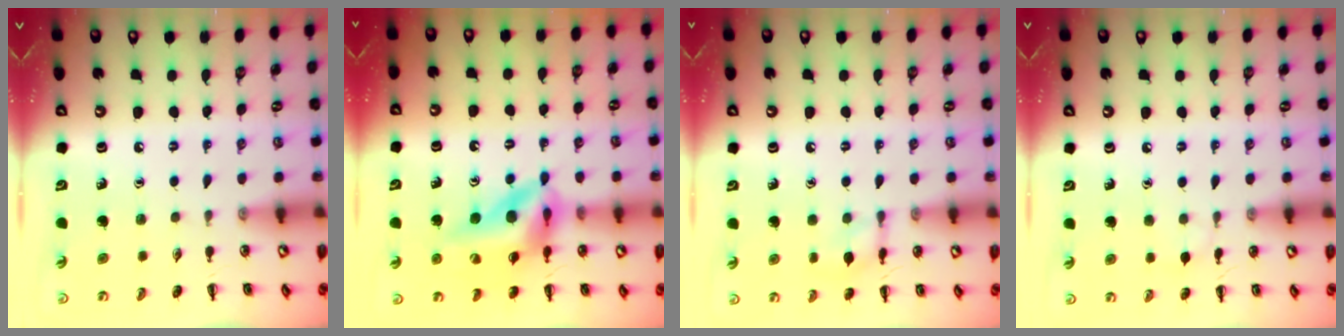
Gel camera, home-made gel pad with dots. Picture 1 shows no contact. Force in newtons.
{"total": 13.8, "press": 13.1, "slide": 4.4}
{"total": 7.8, "press": 7.7, "slide": 1.4}
{"total": 5.4, "press": 5.1, "slide": 1.8}